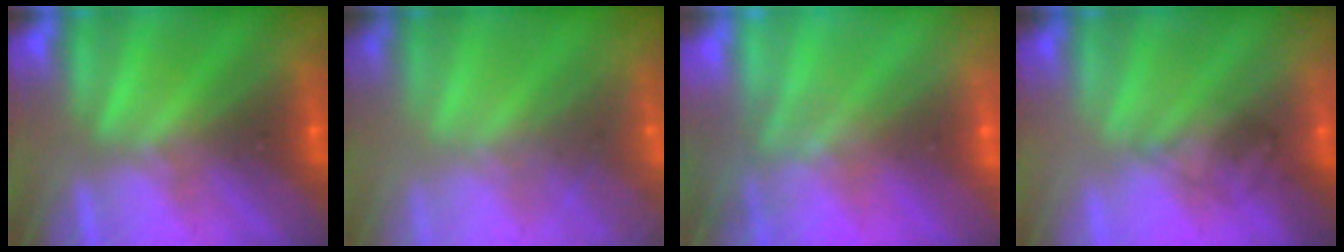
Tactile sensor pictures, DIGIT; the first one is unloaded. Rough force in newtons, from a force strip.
{"total": 5.7}
{"total": 10.8}
{"total": 1.5}